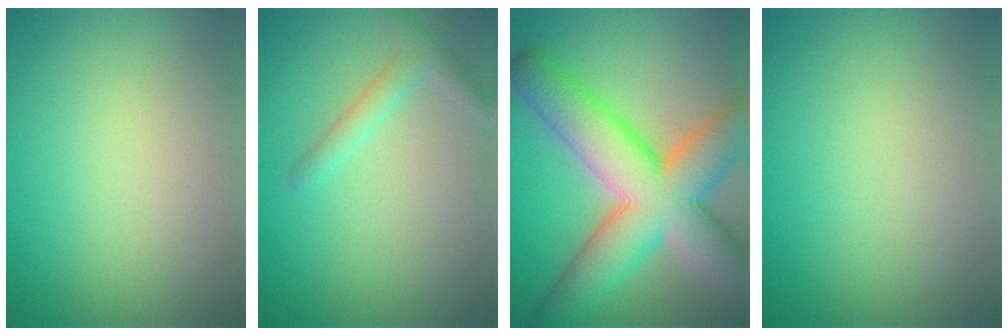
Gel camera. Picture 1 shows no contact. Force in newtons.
{"total": 2.0, "press": 2.0, "slide": 0.1}
{"total": 12.1, "press": 12.1, "slide": 0.7}
{"total": 0.0}